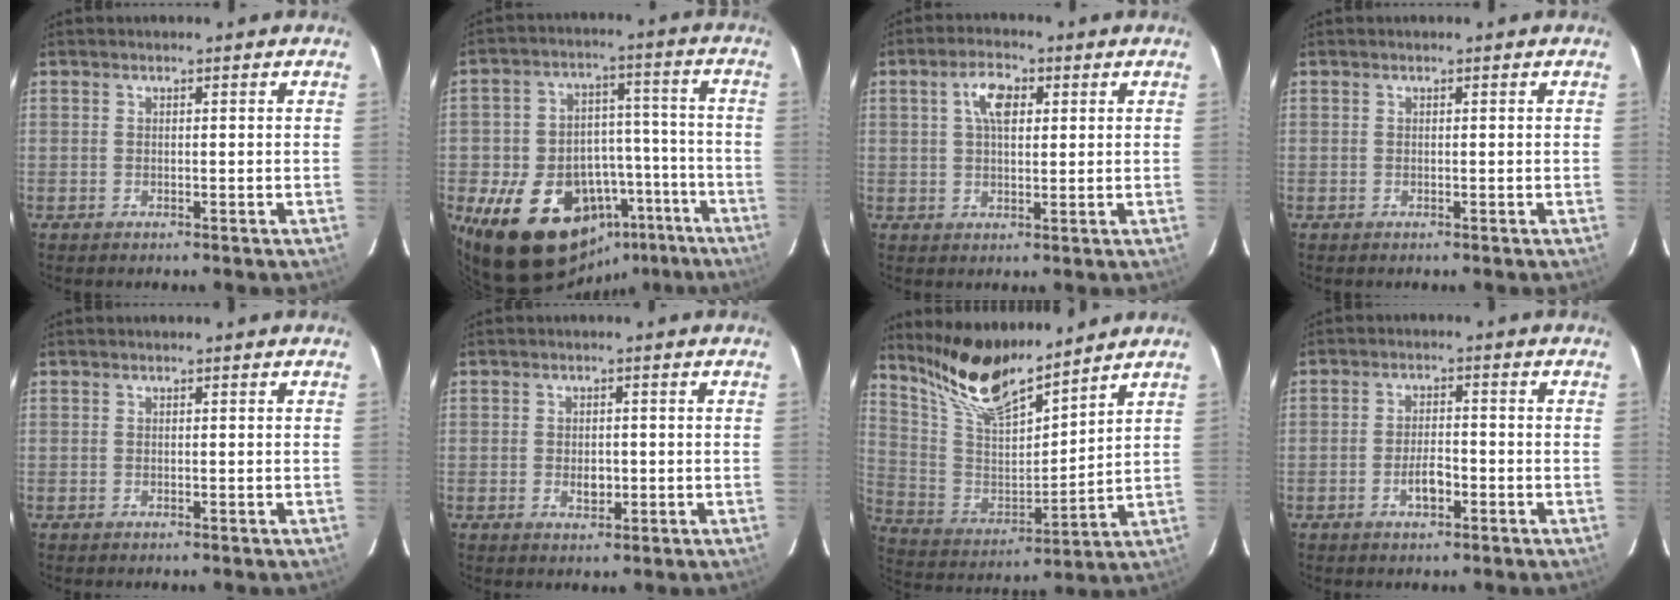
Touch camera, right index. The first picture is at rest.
{"total": 23.5, "force": [-13.8, 14.5, 12.3], "torque": [-0.231, 0.035, -0.176]}
{"total": 5.3, "force": [1.6, 2.7, 4.3], "torque": [-0.077, 0.015, 0.029]}
{"total": 0.0}
{"total": 0.0}
{"total": 3.1, "force": [-0.6, 2.1, 2.2], "torque": [-0.037, -0.001, -0.008]}
{"total": 15.8, "force": [13.1, 3.3, 8.2], "torque": [-0.168, -0.007, 0.257]}
{"total": 4.1, "force": [-1.9, 1.7, 3.2], "torque": [-0.064, 0.003, -0.032]}